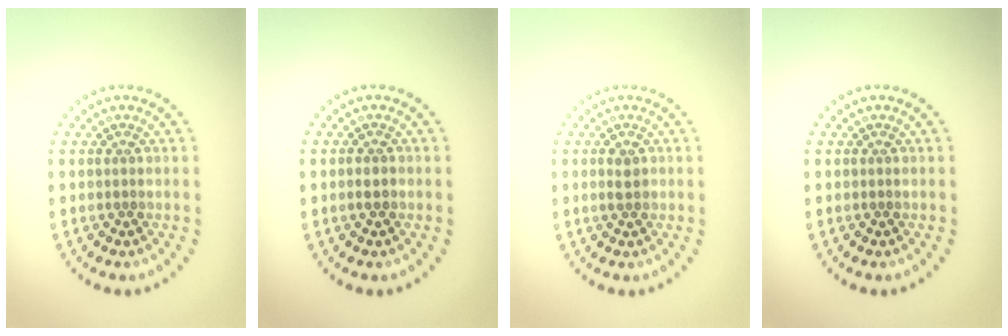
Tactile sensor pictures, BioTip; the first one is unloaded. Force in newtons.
{"total": 1.0, "press": 0.9, "slide": 0.3}
{"total": 1.2, "press": 1.2, "slide": 0.1}
{"total": 0.0}